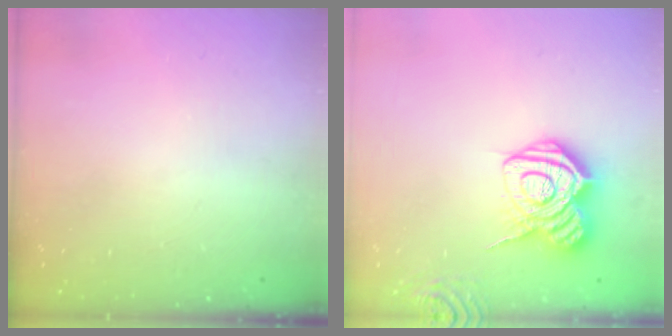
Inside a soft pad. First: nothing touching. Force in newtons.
{"total": 13.5, "press": 13.5, "slide": 0.9}